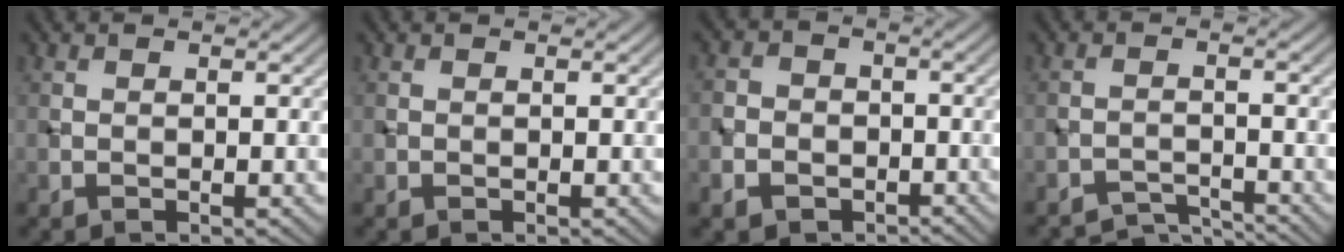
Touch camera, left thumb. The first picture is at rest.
{"total": 0.0}
{"total": 6.0, "force": [-2.9, 4.9, 1.6], "torque": [-0.045, -0.005, -0.068]}
{"total": 3.9, "force": [-3.7, 0.6, 0.9], "torque": [-0.014, -0.002, -0.065]}